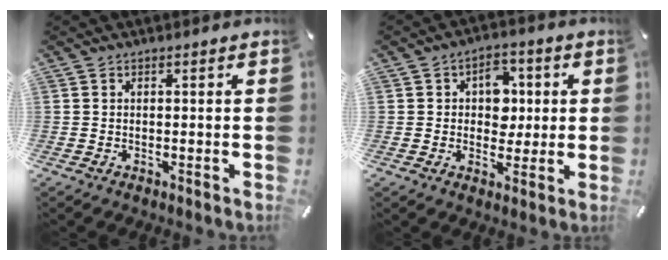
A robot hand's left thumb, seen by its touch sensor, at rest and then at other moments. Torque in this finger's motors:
{"motor_torque": [0.80, 1.33, 0.44, -0.31, 0.20]}